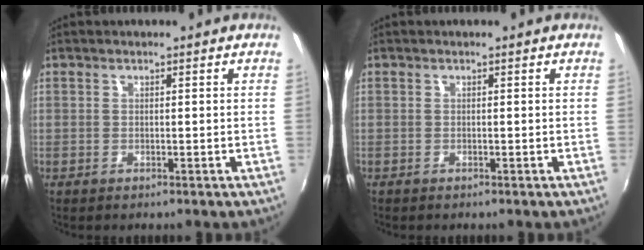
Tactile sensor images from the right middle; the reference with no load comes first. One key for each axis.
{"total": 0.0}